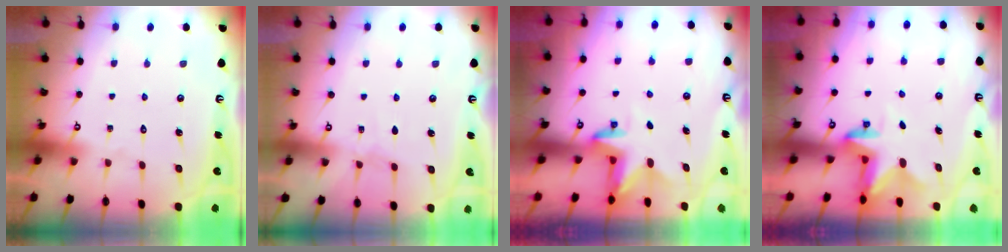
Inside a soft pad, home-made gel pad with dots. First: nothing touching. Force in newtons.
{"total": 2.5, "press": 2.5, "slide": 0.3}
{"total": 3.4, "press": 3.4, "slide": 0.2}
{"total": 2.7, "press": 2.7, "slide": 0.5}